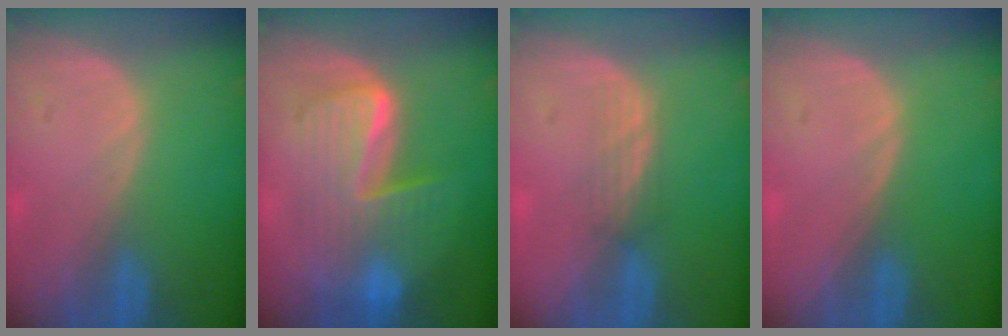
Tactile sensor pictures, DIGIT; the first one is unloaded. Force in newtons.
{"total": 9.0, "press": 9.0, "slide": 0.6}
{"total": 2.1, "press": 2.1, "slide": 0.2}
{"total": 0.0}